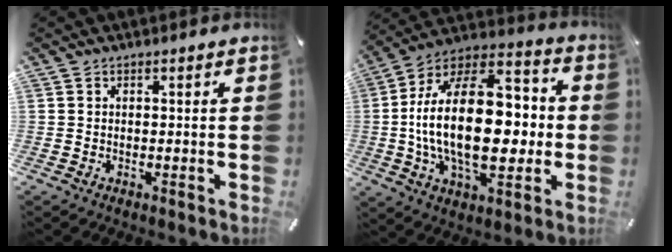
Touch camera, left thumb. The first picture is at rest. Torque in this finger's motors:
{"motor_torque": [0.52, 3.01, 1.84, 0.93, 0.60]}